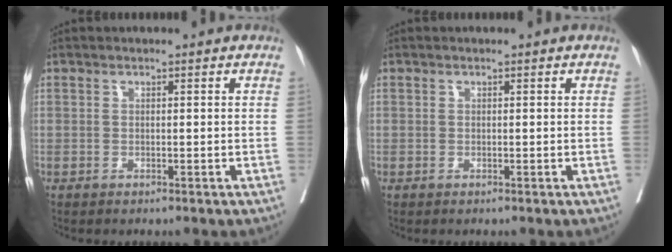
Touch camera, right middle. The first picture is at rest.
{"total": 0.0}